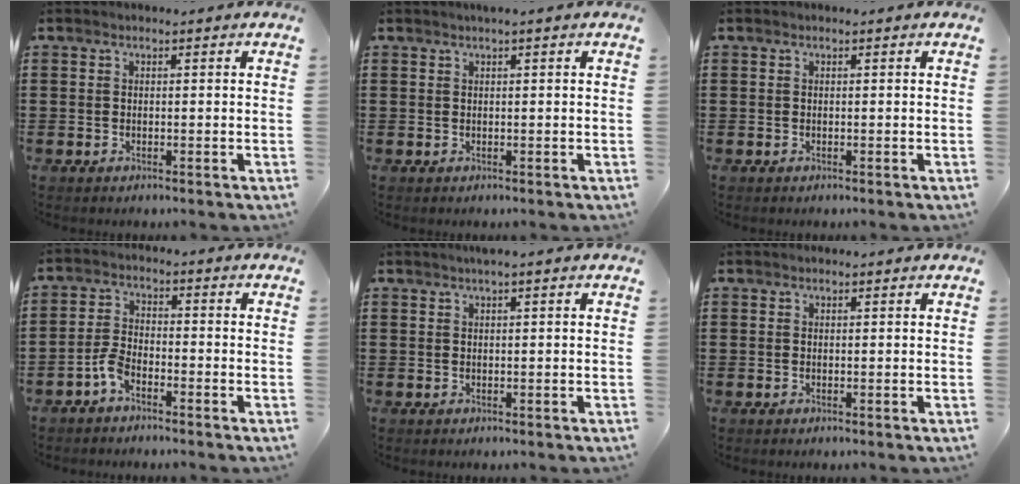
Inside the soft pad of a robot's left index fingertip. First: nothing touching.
{"total": 0.7, "force": [0.2, -0.1, 0.6], "torque": [-0.010, -0.002, 0.005]}
{"total": 0.0}
{"total": 3.6, "force": [-2.7, 1.3, 2.1], "torque": [-0.059, 0.003, -0.058]}
{"total": 0.9, "force": [0.5, -0.1, 0.8], "torque": [-0.014, -0.001, 0.009]}
{"total": 0.0}